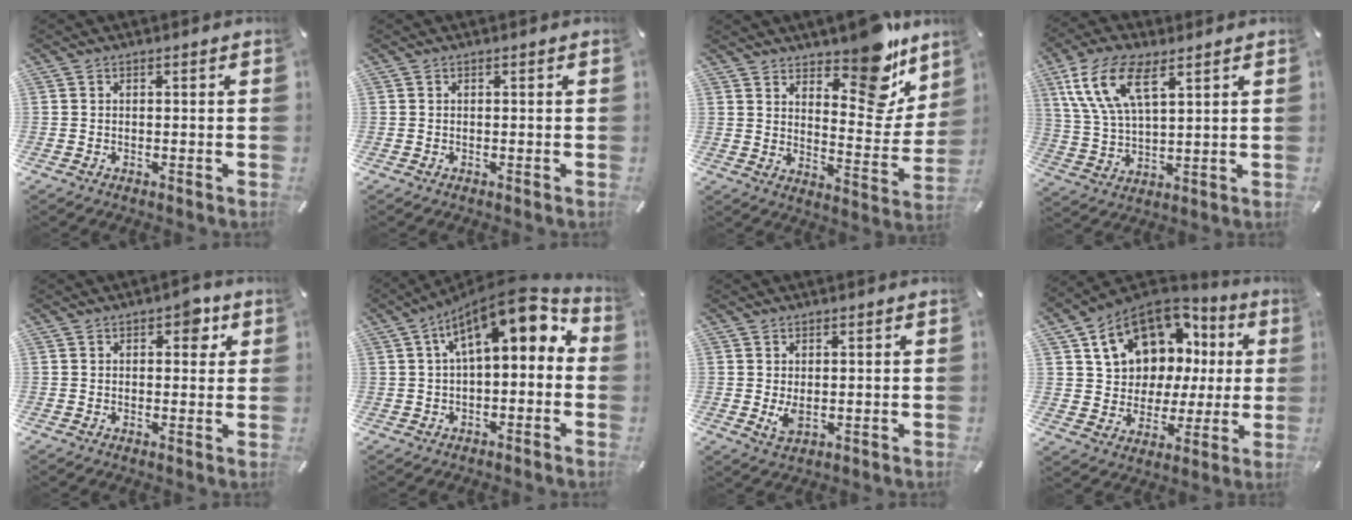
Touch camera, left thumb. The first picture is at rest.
{"total": 0.0}
{"total": 14.0, "force": [11.2, 5.7, 6.0], "torque": [-0.049, -0.110, 0.193]}
{"total": 12.5, "force": [6.7, 5.6, 8.9], "torque": [-0.213, -0.011, 0.120]}
{"total": 4.1, "force": [2.1, 2.5, 2.4], "torque": [-0.015, -0.004, 0.026]}
{"total": 13.1, "force": [5.0, 5.6, 10.7], "torque": [-0.157, -0.034, 0.084]}
{"total": 3.4, "force": [0.3, 1.8, 2.8], "torque": [-0.065, -0.009, -0.001]}
{"total": 15.2, "force": [7.6, 11.5, 6.6], "torque": [-0.125, -0.048, 0.150]}